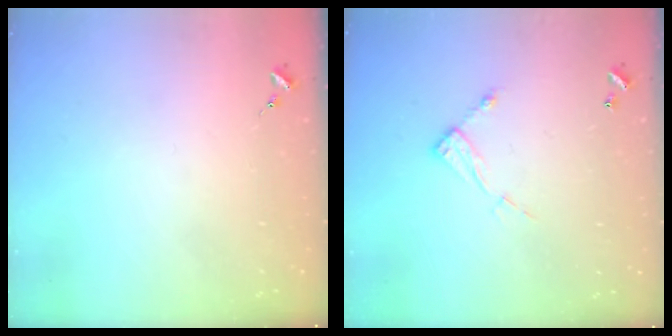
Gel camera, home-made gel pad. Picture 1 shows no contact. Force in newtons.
{"total": 8.7, "press": 8.7, "slide": 0.4}